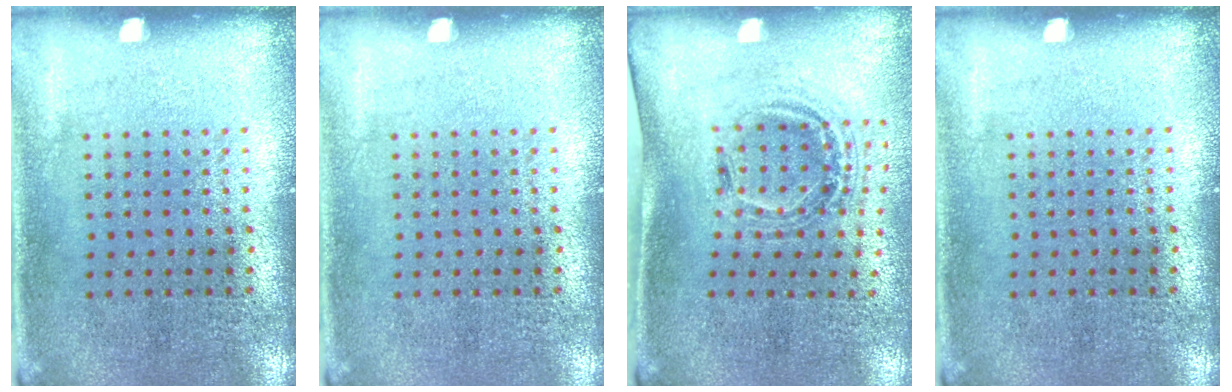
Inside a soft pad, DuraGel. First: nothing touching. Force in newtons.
{"total": 0.0}
{"total": 1.1, "press": 1.0, "slide": 0.4}
{"total": 0.0}